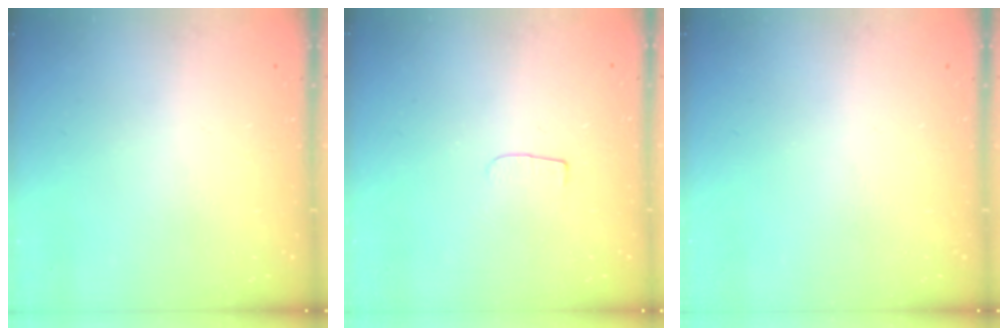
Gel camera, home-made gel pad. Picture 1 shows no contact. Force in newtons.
{"total": 3.3, "press": 3.3, "slide": 0.3}
{"total": 0.0}